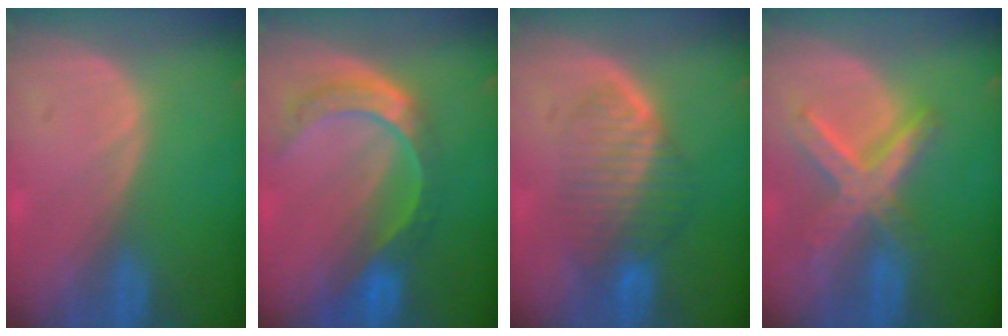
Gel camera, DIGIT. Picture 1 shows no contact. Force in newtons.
{"total": 8.5, "press": 7.2, "slide": 4.6}
{"total": 7.4, "press": 6.8, "slide": 3.0}
{"total": 8.1, "press": 7.0, "slide": 4.1}